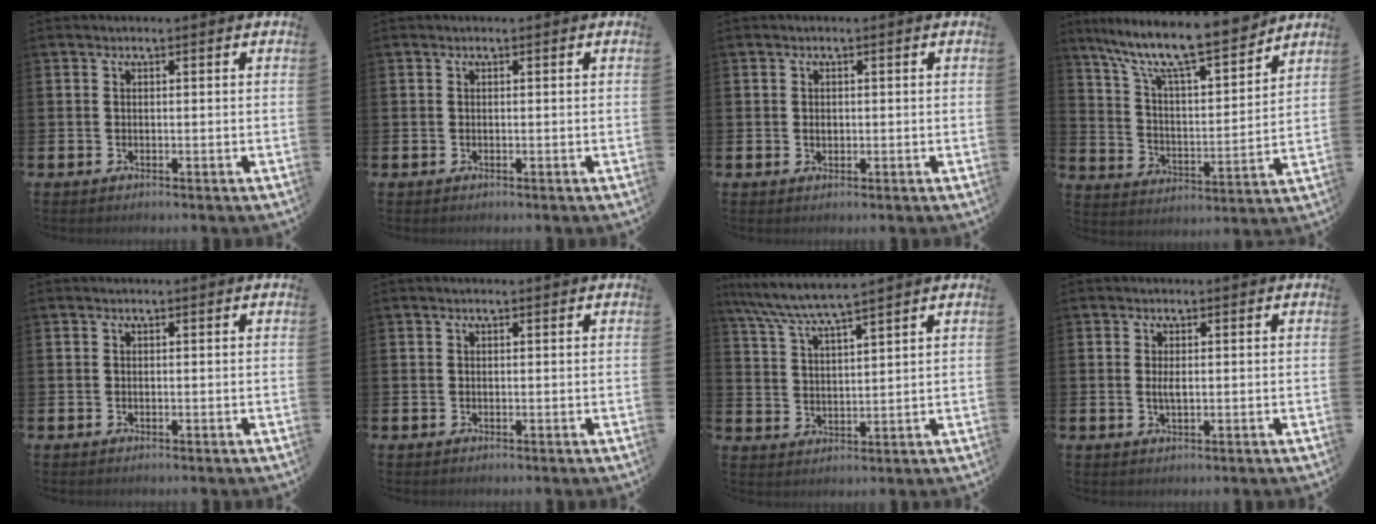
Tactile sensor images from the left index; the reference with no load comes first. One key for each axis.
{"total": 0.0}
{"total": 0.9, "fx": 0.1, "fy": 0.7, "fz": 0.5, "tx": -0.004, "ty": 0.004, "tz": -0.003}
{"total": 11.4, "fx": 9.9, "fy": 1.6, "fz": 5.4, "tx": -0.131, "ty": -0.067, "tz": 0.166}
{"total": 0.0}
{"total": 0.0}
{"total": 7.2, "fx": 6.7, "fy": 0.1, "fz": 2.5, "tx": -0.079, "ty": -0.036, "tz": 0.117}
{"total": 1.6, "fx": 0.2, "fy": 0.6, "fz": 1.4, "tx": -0.029, "ty": 0.002, "tz": 0.001}